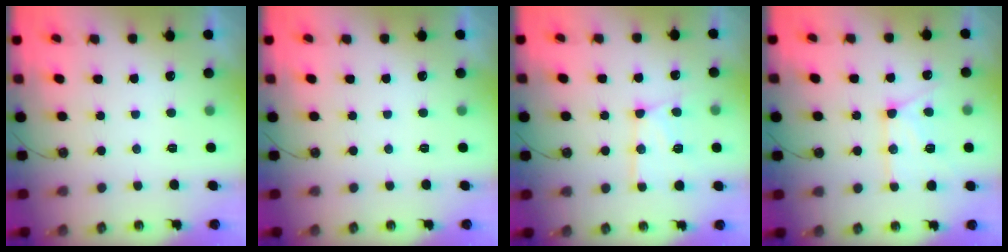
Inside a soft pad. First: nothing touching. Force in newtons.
{"total": 0.0}
{"total": 13.7, "press": 13.7, "slide": 0.8}
{"total": 14.9, "press": 14.8, "slide": 1.2}